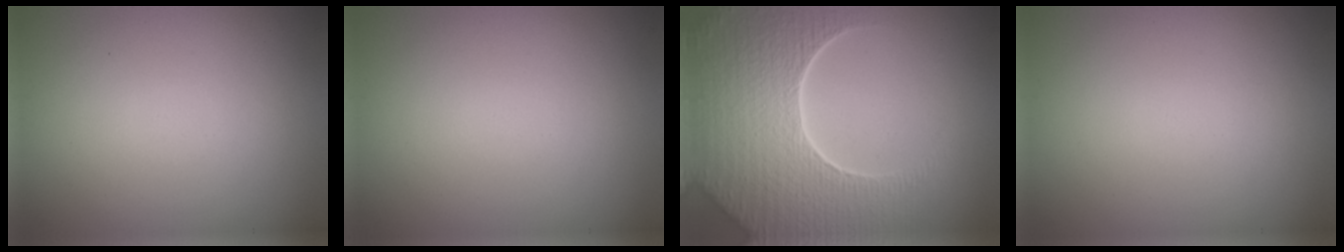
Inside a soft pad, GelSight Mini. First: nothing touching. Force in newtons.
{"total": 0.0}
{"total": 9.1, "press": 6.5, "slide": 6.3}
{"total": 0.0}